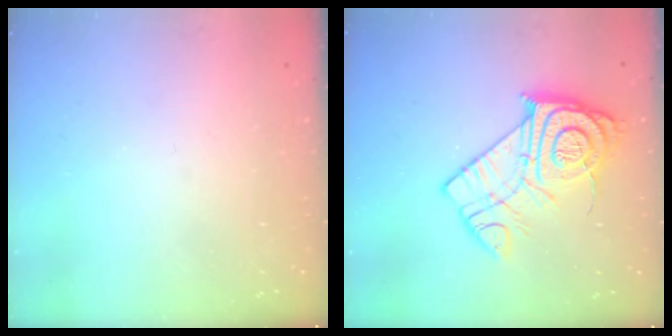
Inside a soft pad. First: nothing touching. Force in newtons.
{"total": 16.1, "press": 16.1, "slide": 1.1}